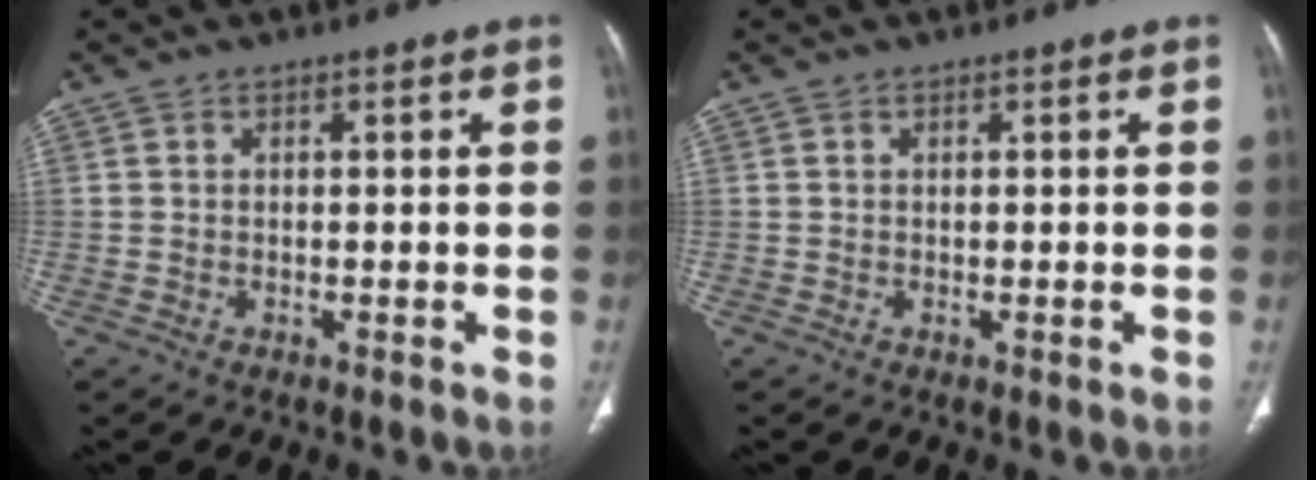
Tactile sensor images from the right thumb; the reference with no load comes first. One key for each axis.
{"total": 0.0}